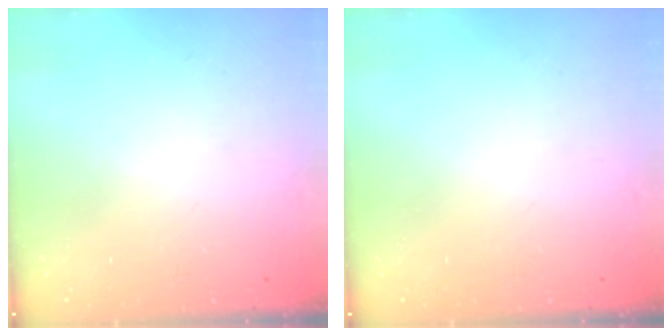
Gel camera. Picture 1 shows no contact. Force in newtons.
{"total": 0.0}